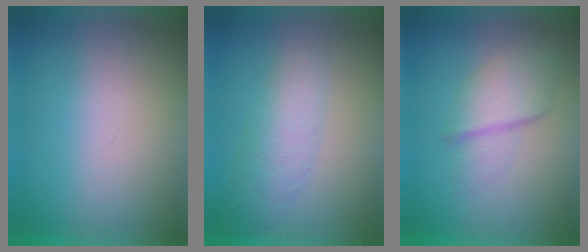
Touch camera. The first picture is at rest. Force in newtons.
{"total": 2.2}
{"total": 2.7}